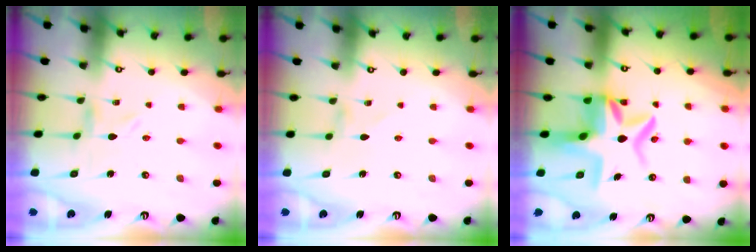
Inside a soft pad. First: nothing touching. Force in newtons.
{"total": 1.4, "press": 1.4, "slide": 0.1}
{"total": 11.6, "press": 11.0, "slide": 3.4}